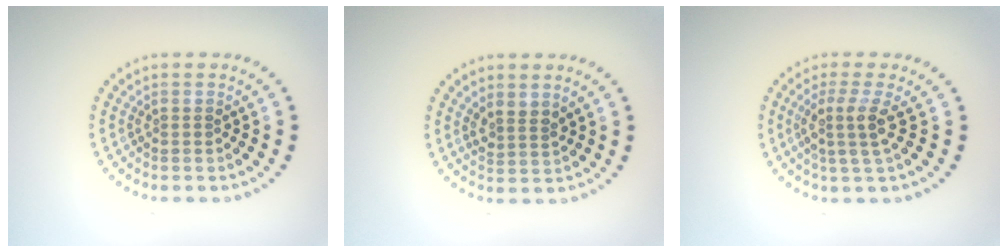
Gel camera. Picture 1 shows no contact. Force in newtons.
{"total": 1.7, "press": 1.3, "slide": 1.2}
{"total": 2.7, "press": 2.0, "slide": 1.8}